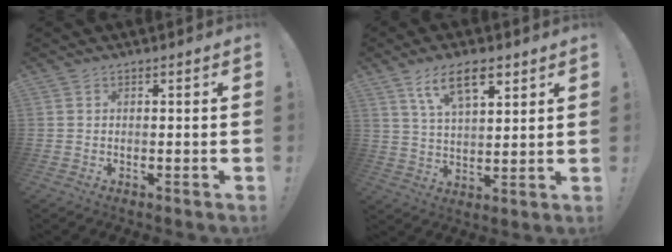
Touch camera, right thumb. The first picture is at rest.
{"total": 11.2, "force": [6.4, 4.9, 7.8], "torque": [-0.137, -0.014, 0.117]}